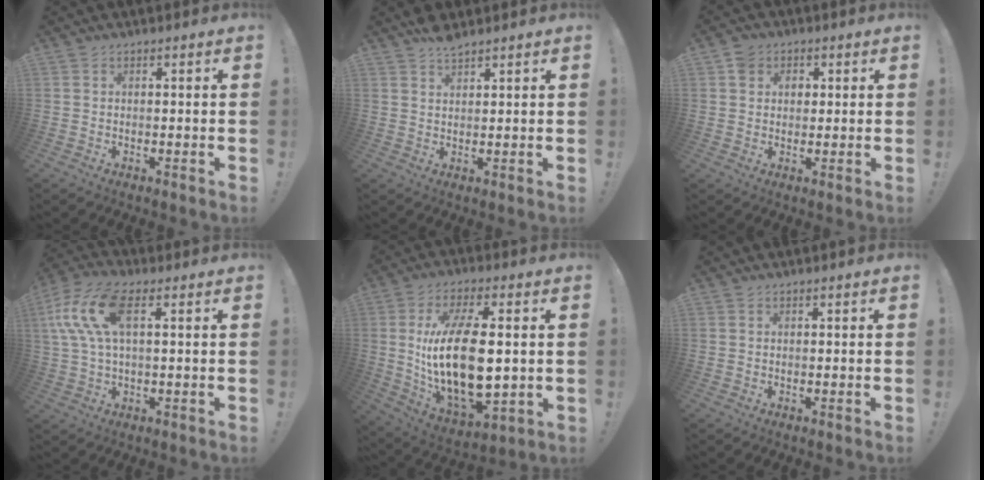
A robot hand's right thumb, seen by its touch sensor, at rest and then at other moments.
{"total": 3.7, "force": [3.2, 1.1, 1.5], "torque": [-0.021, -0.022, 0.057]}
{"total": 5.1, "force": [1.8, 4.5, 1.6], "torque": [-0.024, 0.003, 0.035]}
{"total": 13.9, "force": [4.2, 6.6, 11.5], "torque": [-0.245, 0.000, 0.076]}
{"total": 22.0, "force": [1.8, 10.2, 19.5], "torque": [-0.380, -0.016, 0.030]}
{"total": 0.0}